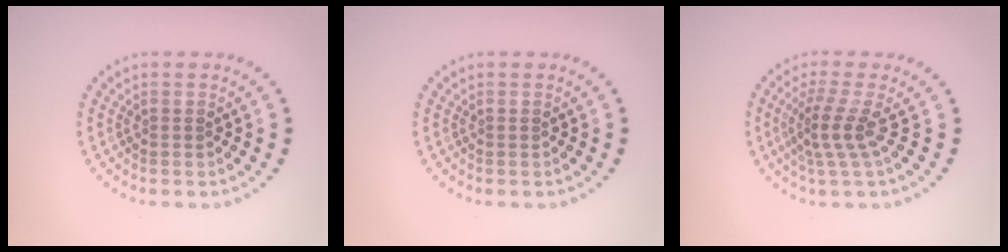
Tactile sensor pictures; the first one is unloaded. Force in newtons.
{"total": 0.0}
{"total": 3.0, "press": 2.0, "slide": 2.2}